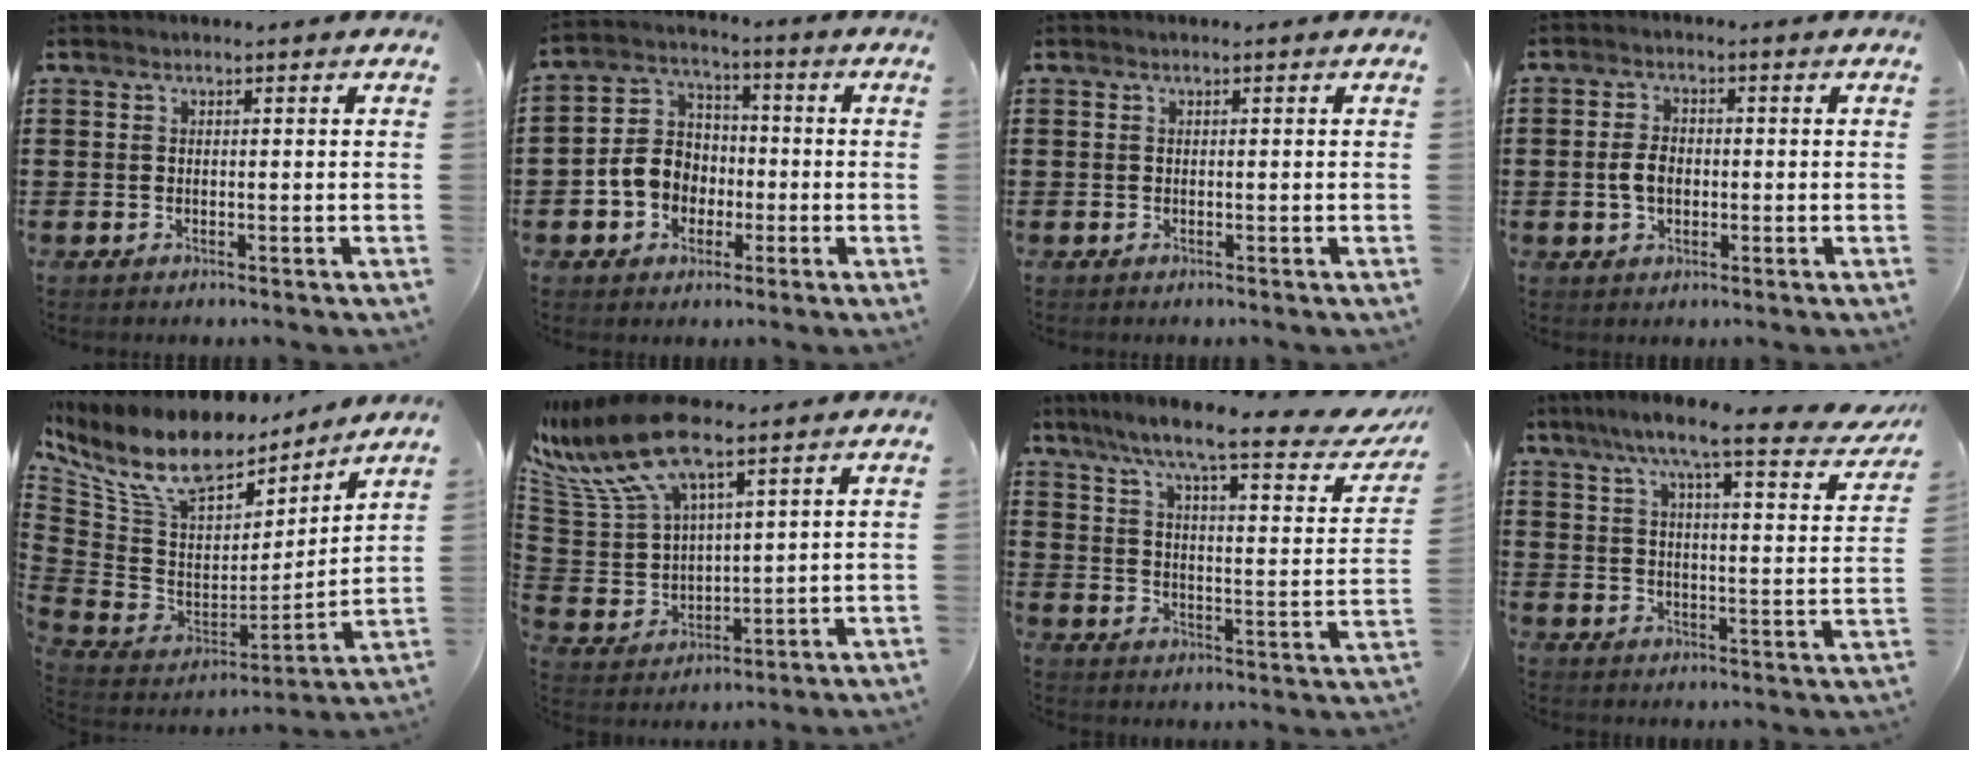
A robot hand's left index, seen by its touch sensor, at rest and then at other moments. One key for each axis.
{"total": 7.3, "fx": -1.9, "fy": 6.4, "fz": 3.0, "tx": -0.088, "ty": 0.021, "tz": -0.039}
{"total": 0.0}
{"total": 4.0, "fx": -0.4, "fy": 2.5, "fz": 3.1, "tx": -0.074, "ty": 0.001, "tz": -0.012}
{"total": 11.7, "fx": 8.2, "fy": 4.9, "fz": 6.7, "tx": -0.167, "ty": -0.049, "tz": 0.149}
{"total": 13.3, "fx": 9.3, "fy": 4.1, "fz": 8.5, "tx": -0.213, "ty": -0.031, "tz": 0.162}
{"total": 8.7, "fx": 6.8, "fy": 0.0, "fz": 5.4, "tx": -0.116, "ty": -0.050, "tz": 0.101}
{"total": 8.7, "fx": 7.0, "fy": 0.1, "fz": 5.2, "tx": -0.110, "ty": -0.041, "tz": 0.111}